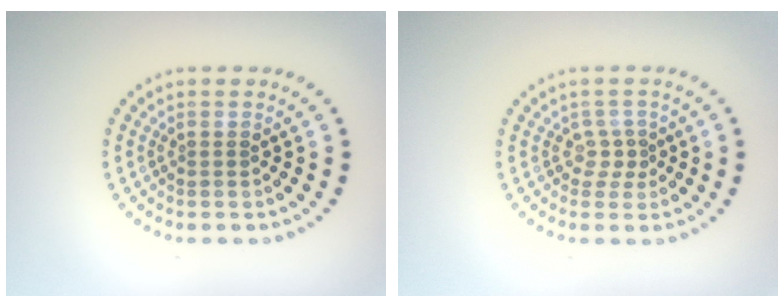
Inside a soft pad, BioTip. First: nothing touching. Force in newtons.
{"total": 1.5, "press": 1.1, "slide": 1.0}